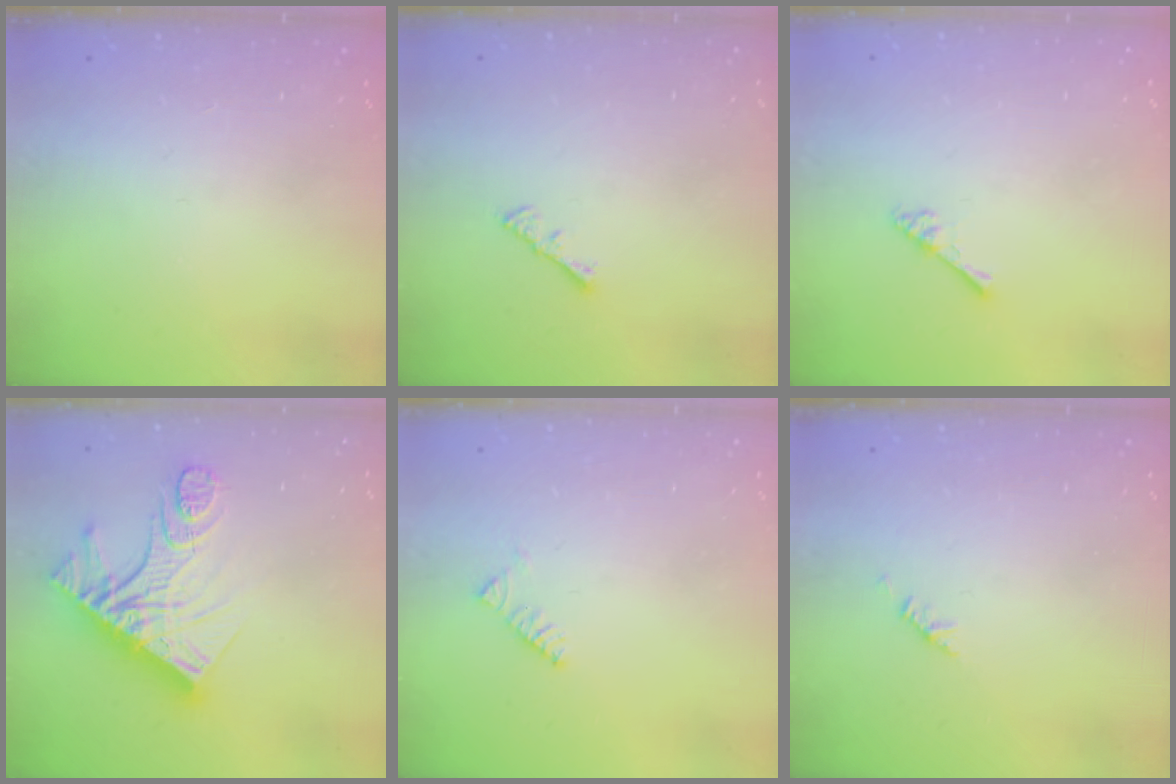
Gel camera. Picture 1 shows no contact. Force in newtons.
{"total": 1.3, "press": 1.2, "slide": 0.4}
{"total": 2.5, "press": 2.5, "slide": 0.4}
{"total": 16.3, "press": 16.3, "slide": 1.3}
{"total": 2.9, "press": 2.9, "slide": 0.5}
{"total": 1.9, "press": 1.8, "slide": 0.6}